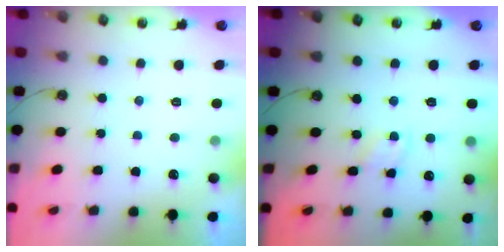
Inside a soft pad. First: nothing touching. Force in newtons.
{"total": 2.4, "press": 2.4, "slide": 0.3}